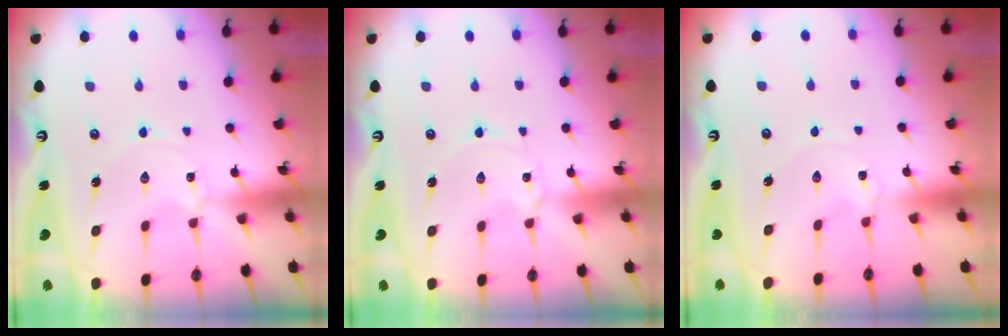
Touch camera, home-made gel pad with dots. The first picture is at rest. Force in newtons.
{"total": 1.2, "press": 1.2, "slide": 0.3}
{"total": 0.7, "press": 0.6, "slide": 0.3}